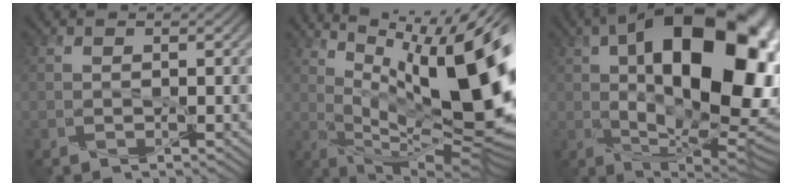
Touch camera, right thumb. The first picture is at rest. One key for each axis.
{"total": 17.5, "fx": 4.8, "fy": 4.6, "fz": 16.2, "tx": -0.244, "ty": 0.011, "tz": 0.103}
{"total": 20.7, "fx": 3.5, "fy": 10.6, "fz": 17.5, "tx": -0.260, "ty": 0.017, "tz": 0.057}